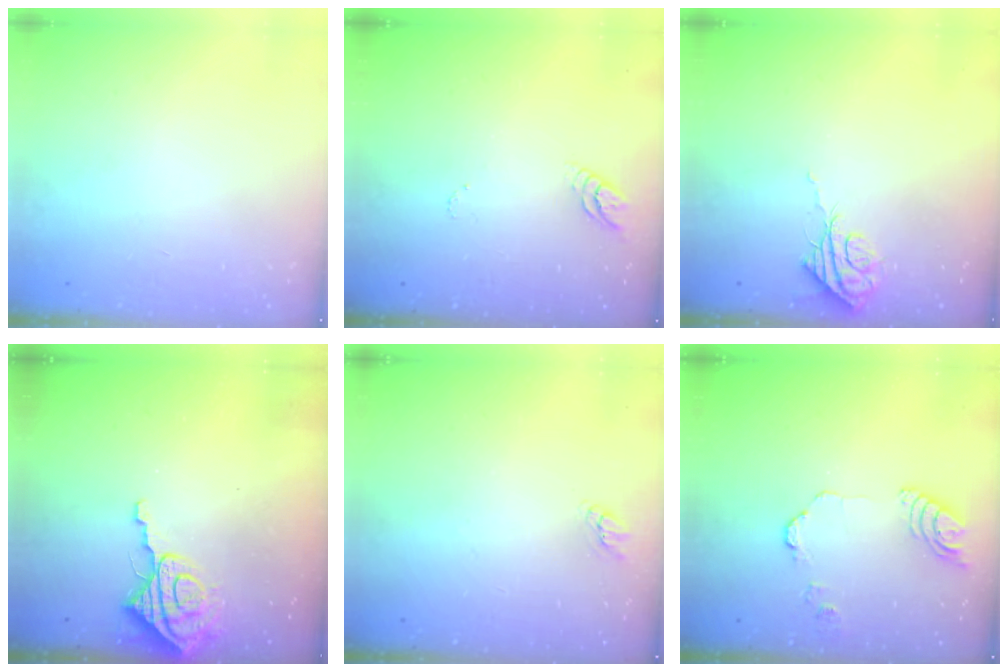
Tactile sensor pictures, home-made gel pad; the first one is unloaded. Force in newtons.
{"total": 3.5, "press": 3.4, "slide": 0.3}
{"total": 8.0, "press": 8.0, "slide": 0.4}
{"total": 8.1, "press": 8.1, "slide": 0.6}
{"total": 2.2, "press": 2.2, "slide": 0.1}
{"total": 8.9, "press": 8.8, "slide": 1.0}